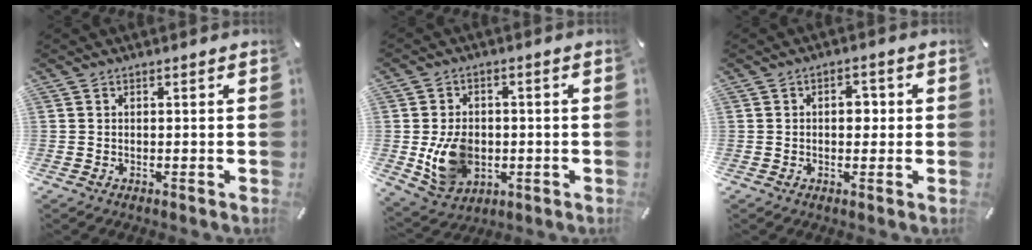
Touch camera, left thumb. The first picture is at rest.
{"total": 10.7, "force": [-1.4, 8.5, 6.5], "torque": [-0.118, 0.003, -0.025]}
{"total": 4.1, "force": [0.0, 2.7, 3.1], "torque": [-0.037, 0.001, -0.009]}